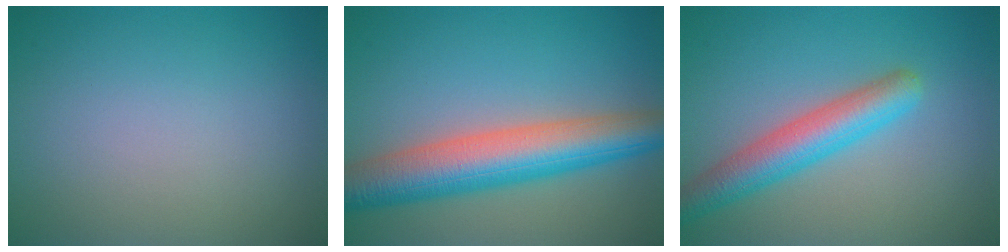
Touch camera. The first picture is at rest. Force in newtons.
{"total": 8.5, "press": 8.4, "slide": 0.4}
{"total": 5.0, "press": 5.0, "slide": 0.1}